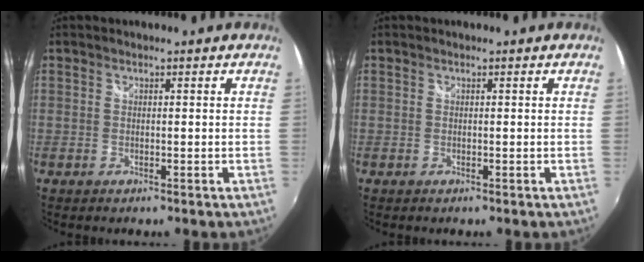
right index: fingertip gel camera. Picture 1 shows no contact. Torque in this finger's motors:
{"motor_torque": [0.00, 0.00, 0.00, 0.00]}